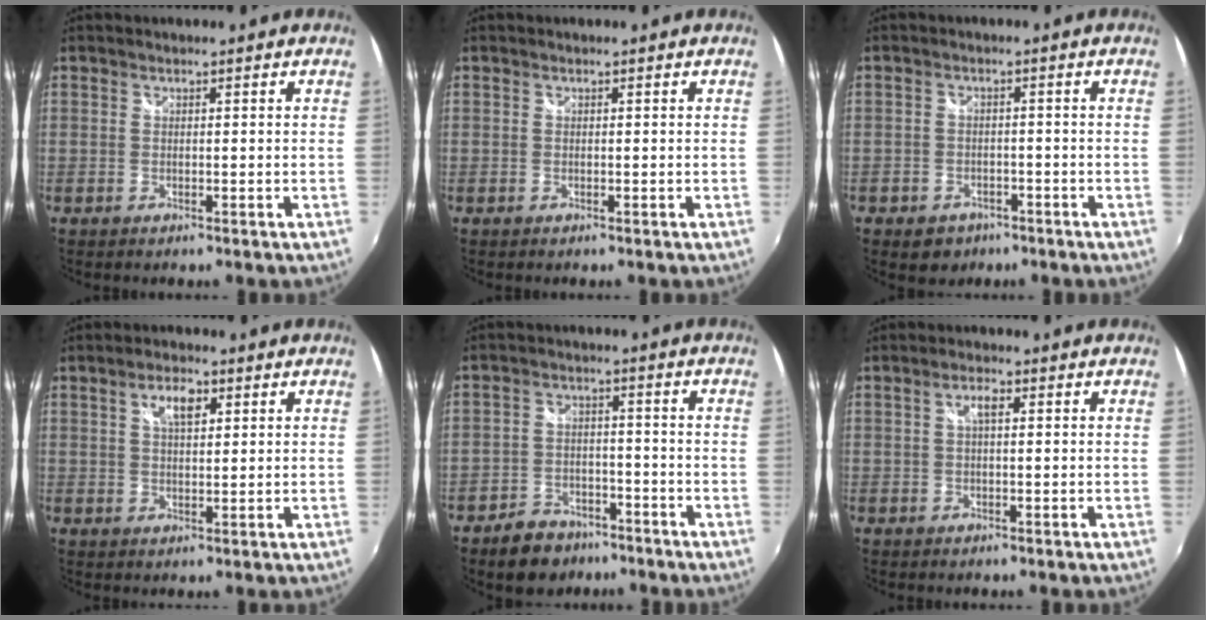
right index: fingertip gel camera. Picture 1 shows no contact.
{"total": 0.0}
{"total": 5.0, "force": [-3.1, 3.8, 1.2], "torque": [-0.039, 0.002, -0.043]}
{"total": 4.5, "force": [1.9, 2.0, 3.6], "torque": [-0.061, 0.009, 0.032]}
{"total": 8.6, "force": [-6.2, 5.3, 2.7], "torque": [-0.074, 0.016, -0.091]}
{"total": 2.3, "force": [0.4, 0.8, 2.1], "torque": [-0.040, 0.007, 0.005]}